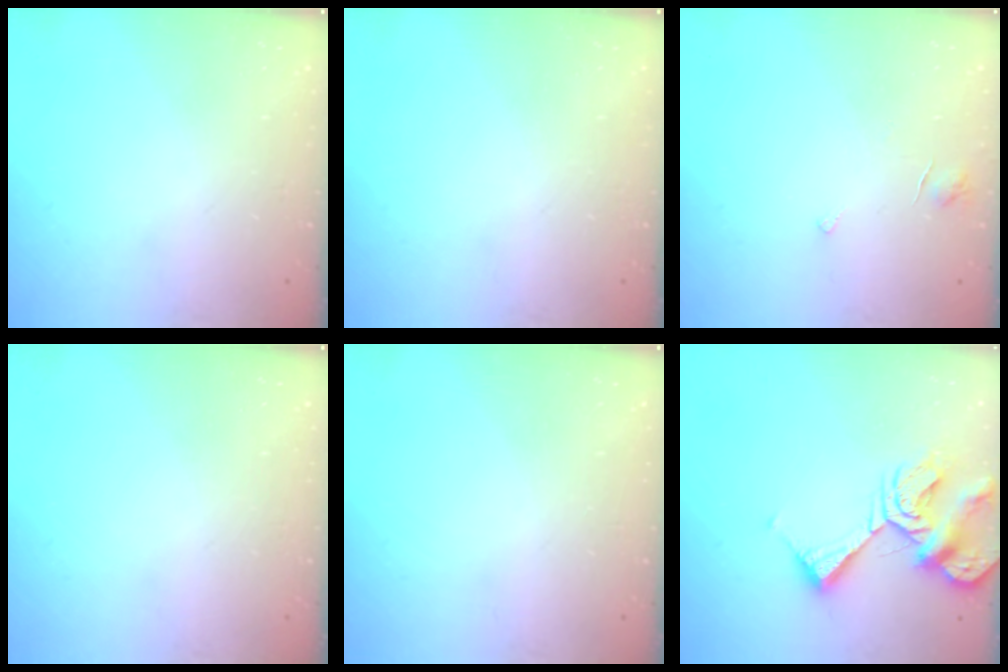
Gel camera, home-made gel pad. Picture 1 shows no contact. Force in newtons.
{"total": 0.0}
{"total": 3.0, "press": 3.0, "slide": 0.2}
{"total": 0.0}
{"total": 0.0}
{"total": 11.0, "press": 10.9, "slide": 1.3}